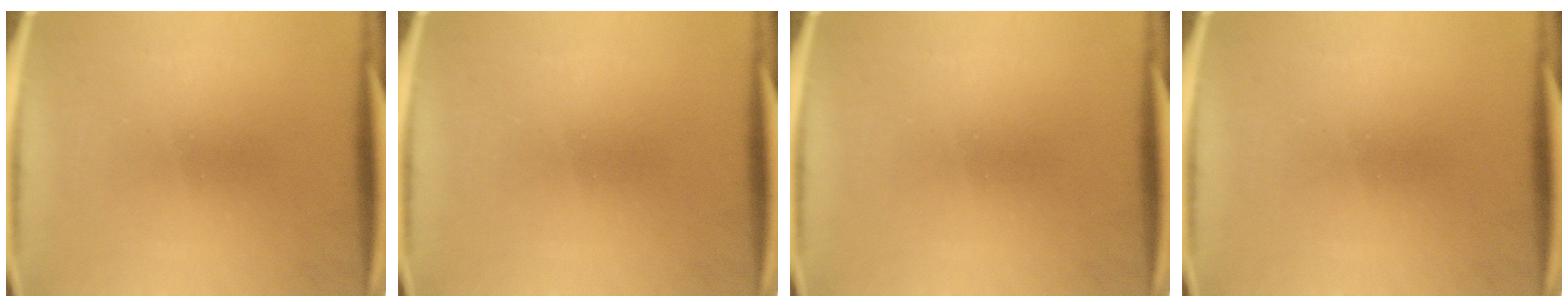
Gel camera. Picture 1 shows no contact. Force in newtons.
{"total": 0.0}
{"total": 0.0}
{"total": 0.0}